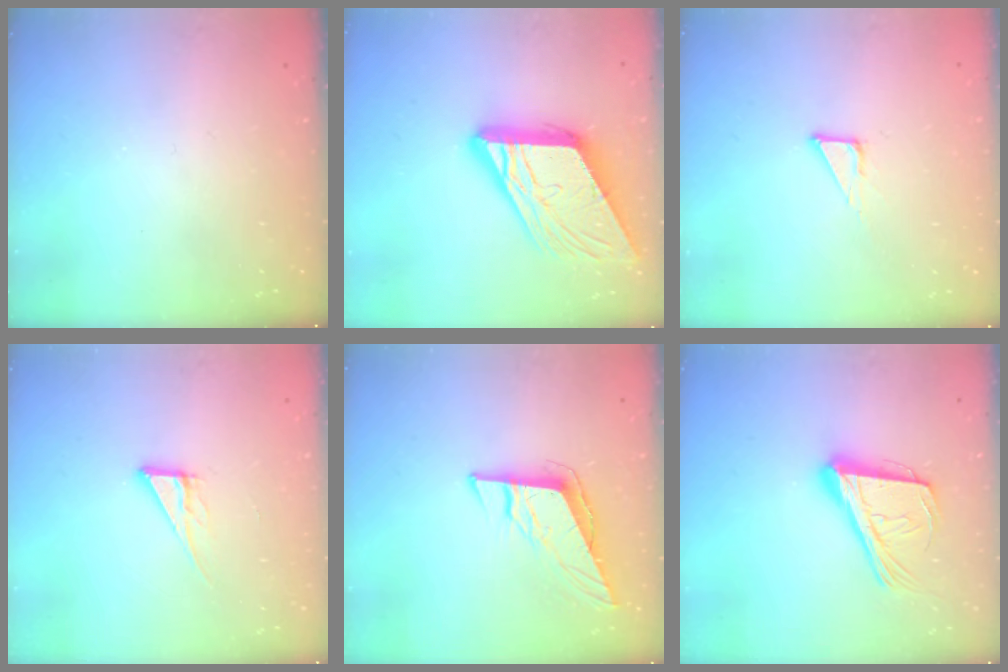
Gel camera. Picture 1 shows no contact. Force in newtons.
{"total": 18.0, "press": 17.8, "slide": 2.4}
{"total": 1.9, "press": 1.9, "slide": 0.1}
{"total": 6.6, "press": 6.6, "slide": 0.3}
{"total": 10.2, "press": 10.0, "slide": 1.6}
{"total": 20.2, "press": 19.6, "slide": 4.7}